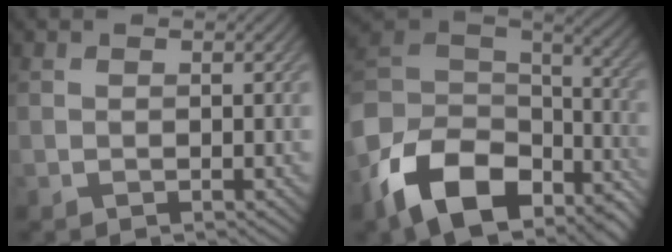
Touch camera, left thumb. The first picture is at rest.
{"total": 15.8, "force": [-7.5, 9.2, 10.4], "torque": [-0.259, -0.025, -0.124]}